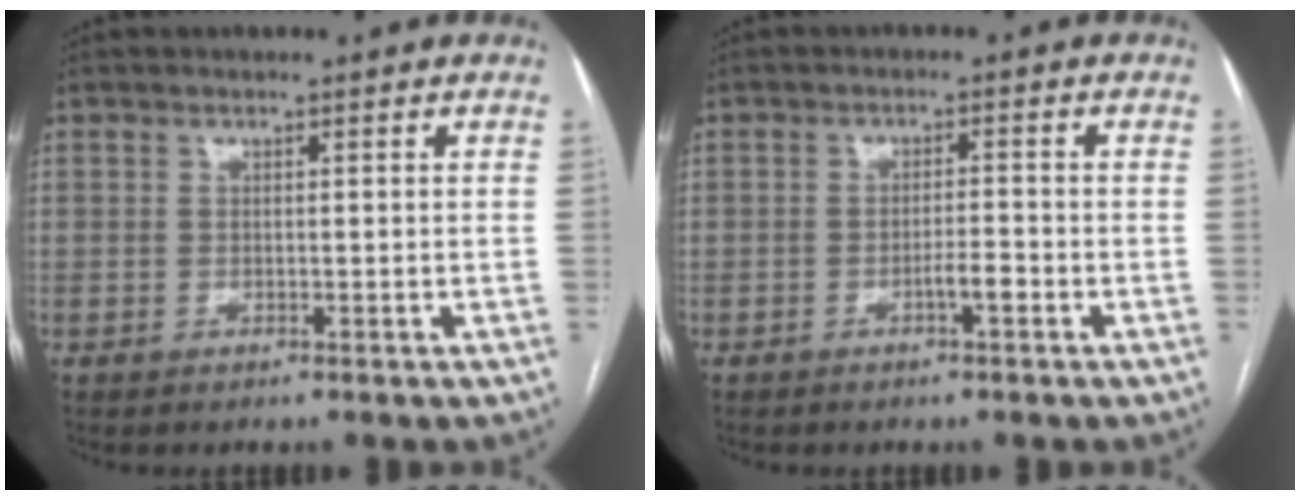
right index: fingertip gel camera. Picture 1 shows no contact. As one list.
[{"total": 2.5, "force": [-1.3, 0.2, 2.1], "torque": [-0.033, 0.001, -0.023]}]